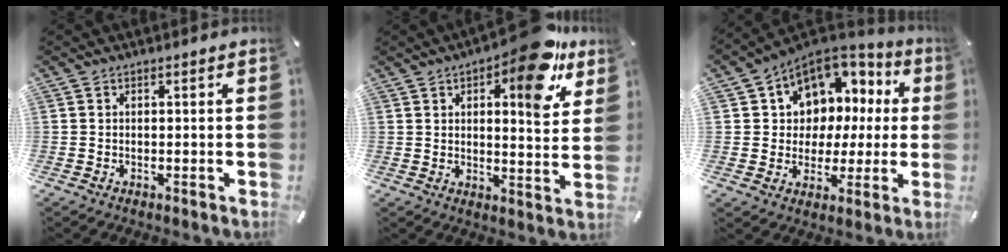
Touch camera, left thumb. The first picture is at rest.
{"total": 14.4, "force": [8.6, 5.2, 10.3], "torque": [-0.129, -0.055, 0.135]}
{"total": 9.8, "force": [4.2, 8.3, 2.8], "torque": [-0.060, -0.040, 0.084]}